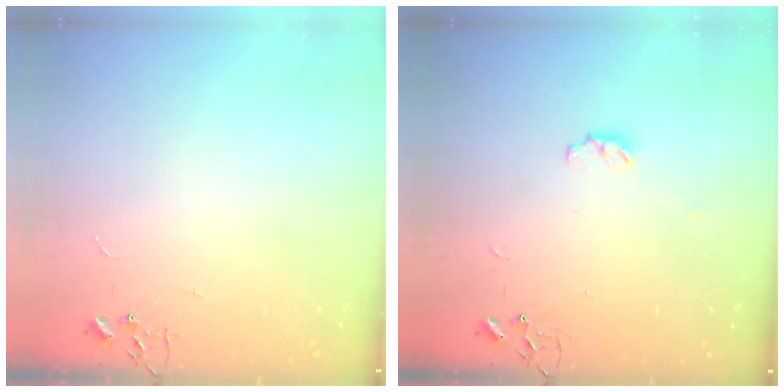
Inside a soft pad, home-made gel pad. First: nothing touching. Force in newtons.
{"total": 3.8, "press": 3.8, "slide": 0.5}